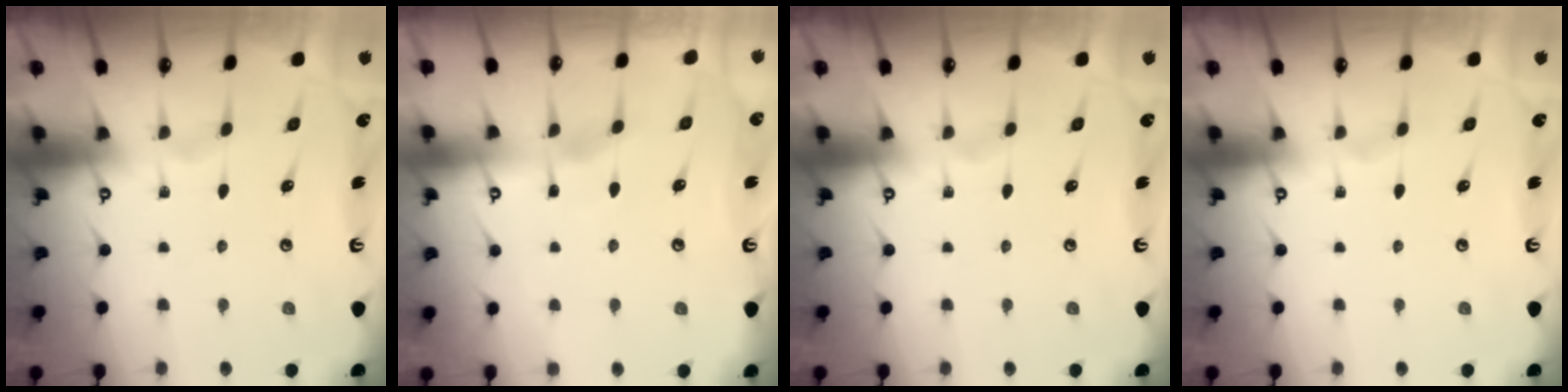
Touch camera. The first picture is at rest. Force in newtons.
{"total": 2.6, "press": 2.5, "slide": 0.2}
{"total": 0.0}
{"total": 0.0}